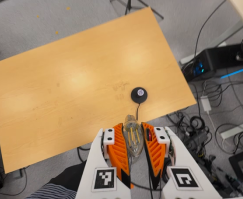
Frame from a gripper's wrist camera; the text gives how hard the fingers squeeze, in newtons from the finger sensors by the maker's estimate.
{"total": 21.7, "left": 25.0, "right": 18.4}